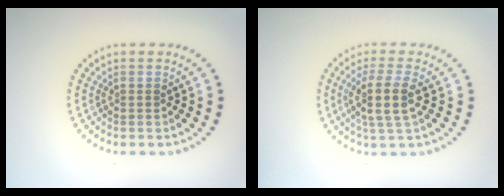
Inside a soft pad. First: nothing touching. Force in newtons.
{"total": 3.3, "press": 2.9, "slide": 1.6}